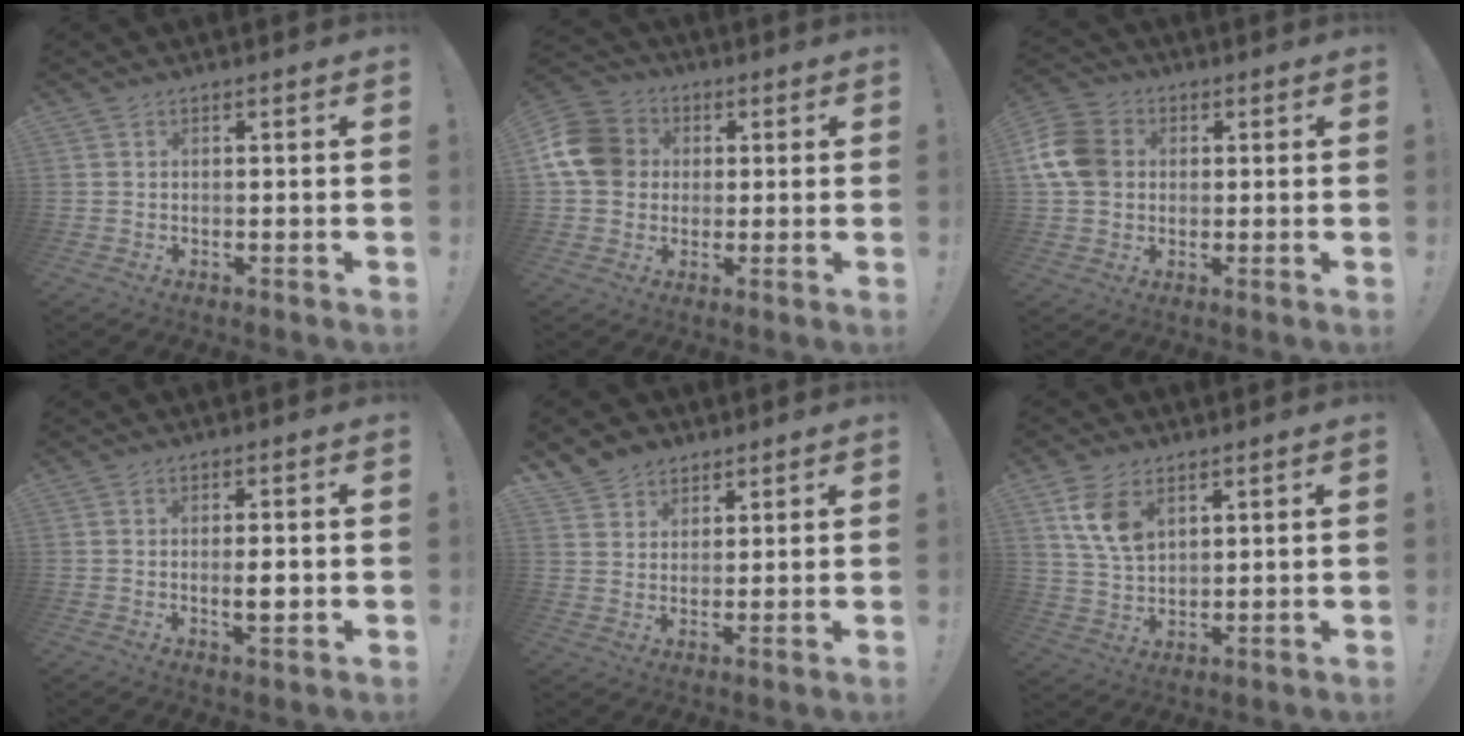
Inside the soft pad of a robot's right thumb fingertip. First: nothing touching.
{"total": 13.5, "force": [2.0, 11.6, 6.6], "torque": [-0.114, 0.002, 0.042]}
{"total": 12.0, "force": [1.7, 9.7, 6.9], "torque": [-0.131, 0.007, 0.036]}
{"total": 3.9, "force": [-0.4, 1.0, 3.7], "torque": [-0.046, -0.006, -0.009]}
{"total": 6.4, "force": [4.6, 4.5, 0.7], "torque": [-0.021, -0.028, 0.093]}
{"total": 9.7, "force": [4.8, 6.1, 5.8], "torque": [-0.099, -0.011, 0.096]}